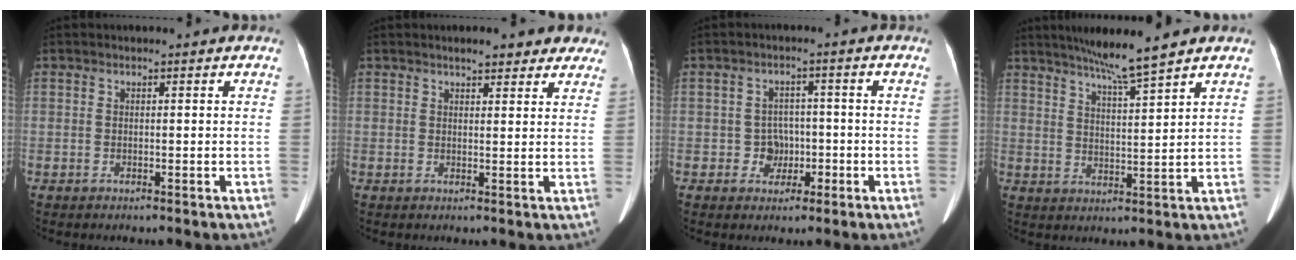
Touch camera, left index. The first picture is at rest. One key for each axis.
{"total": 6.1, "fx": 5.1, "fy": 1.9, "fz": 2.8, "tx": -0.017, "ty": 0.011, "tz": 0.054}
{"total": 3.7, "fx": -1.2, "fy": 3.4, "fz": 1.1, "tx": -0.013, "ty": 0.011, "tz": -0.014}
{"total": 7.6, "fx": 6.2, "fy": -1.1, "fz": 4.3, "tx": -0.074, "ty": 0.000, "tz": 0.109}